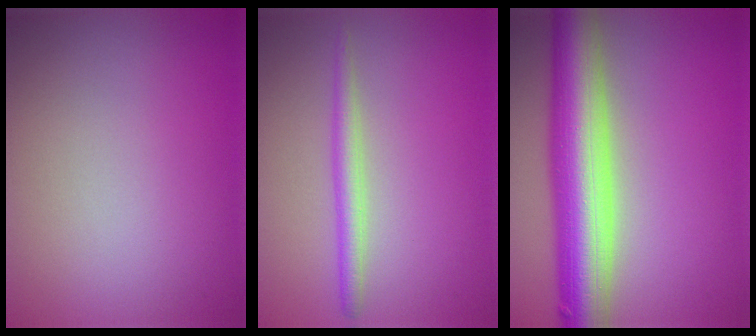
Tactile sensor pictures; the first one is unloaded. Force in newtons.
{"total": 2.2, "press": 2.2, "slide": 0.1}
{"total": 10.1, "press": 10.1, "slide": 0.4}